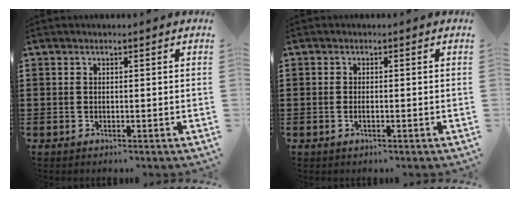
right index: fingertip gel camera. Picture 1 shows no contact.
{"total": 0.8, "force": [-0.4, 0.2, 0.6], "torque": [-0.013, -0.004, -0.006]}